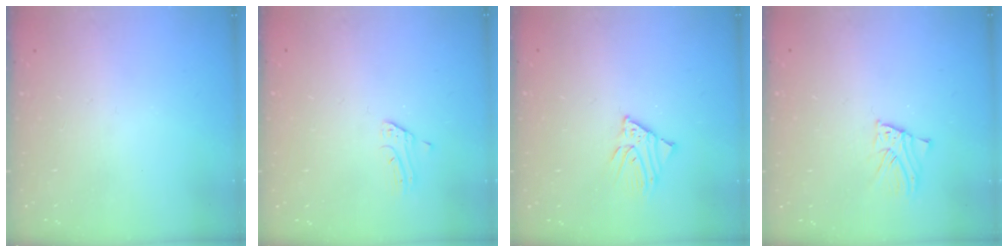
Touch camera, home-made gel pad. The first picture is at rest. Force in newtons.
{"total": 2.4, "press": 2.4, "slide": 0.2}
{"total": 4.1, "press": 4.1, "slide": 0.3}
{"total": 2.5, "press": 2.5, "slide": 0.2}